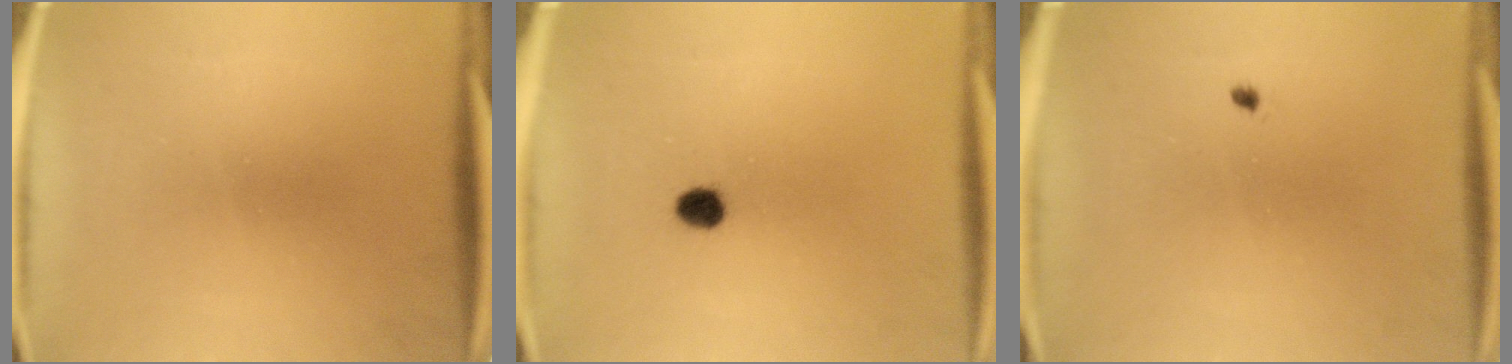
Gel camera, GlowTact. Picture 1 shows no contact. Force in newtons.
{"total": 2.8}
{"total": 0.6}